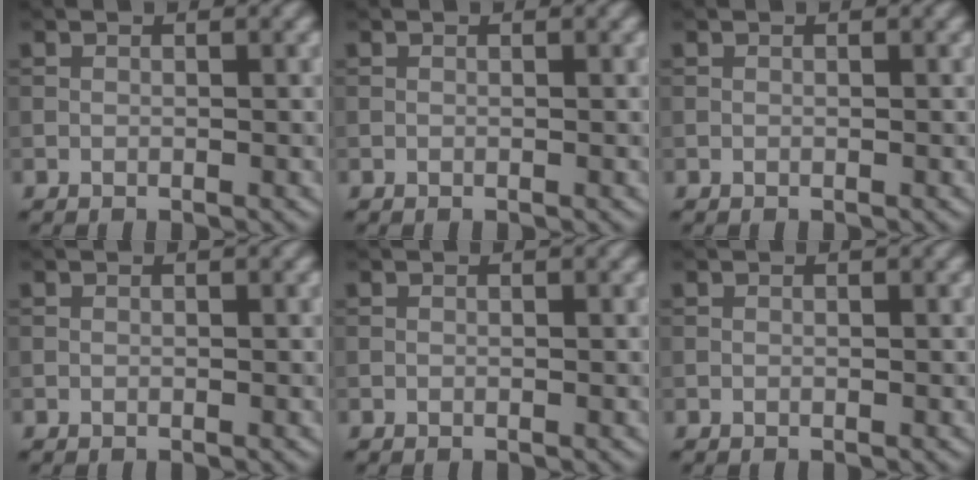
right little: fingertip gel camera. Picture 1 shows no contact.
{"total": 0.0}
{"total": 0.0}
{"total": 0.0}
{"total": 0.0}
{"total": 0.0}